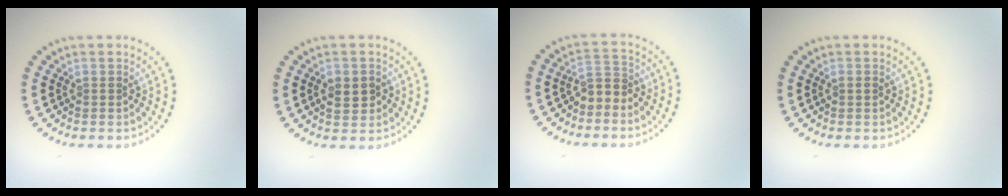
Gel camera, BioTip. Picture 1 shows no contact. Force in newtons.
{"total": 2.3, "press": 2.3, "slide": 0.3}
{"total": 2.0, "press": 1.8, "slide": 1.0}
{"total": 0.7, "press": 0.7, "slide": 0.1}